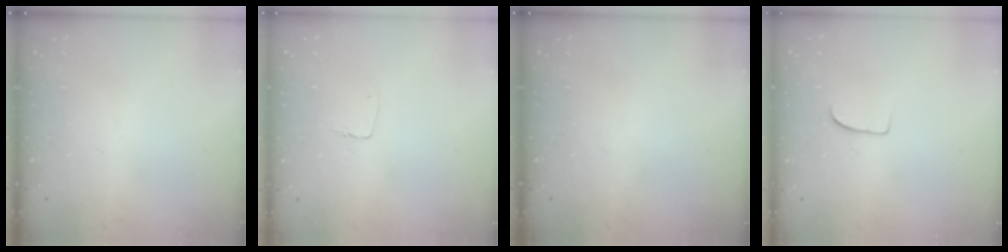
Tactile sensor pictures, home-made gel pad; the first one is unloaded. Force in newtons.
{"total": 3.8, "press": 3.8, "slide": 0.2}
{"total": 0.0}
{"total": 6.5, "press": 6.5, "slide": 0.5}